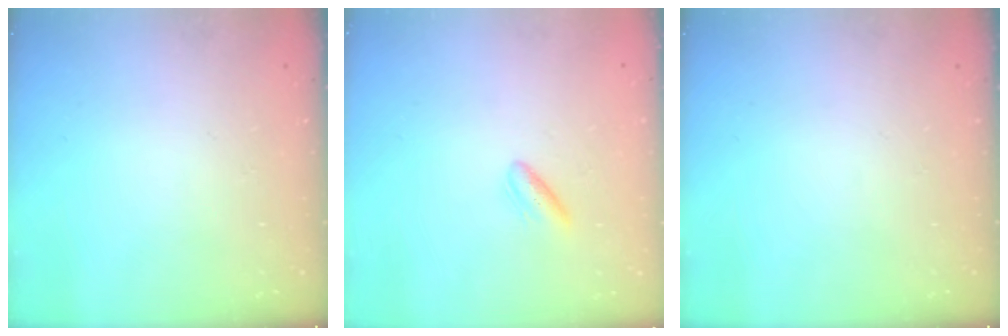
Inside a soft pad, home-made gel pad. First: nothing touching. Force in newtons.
{"total": 3.8, "press": 3.5, "slide": 1.5}
{"total": 0.0}